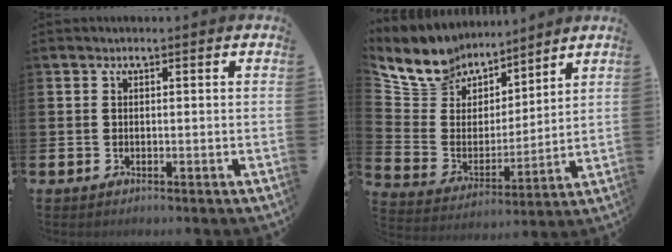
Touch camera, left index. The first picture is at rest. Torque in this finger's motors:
{"motor_torque": [1.42, -0.72, 0.20, 0.01]}